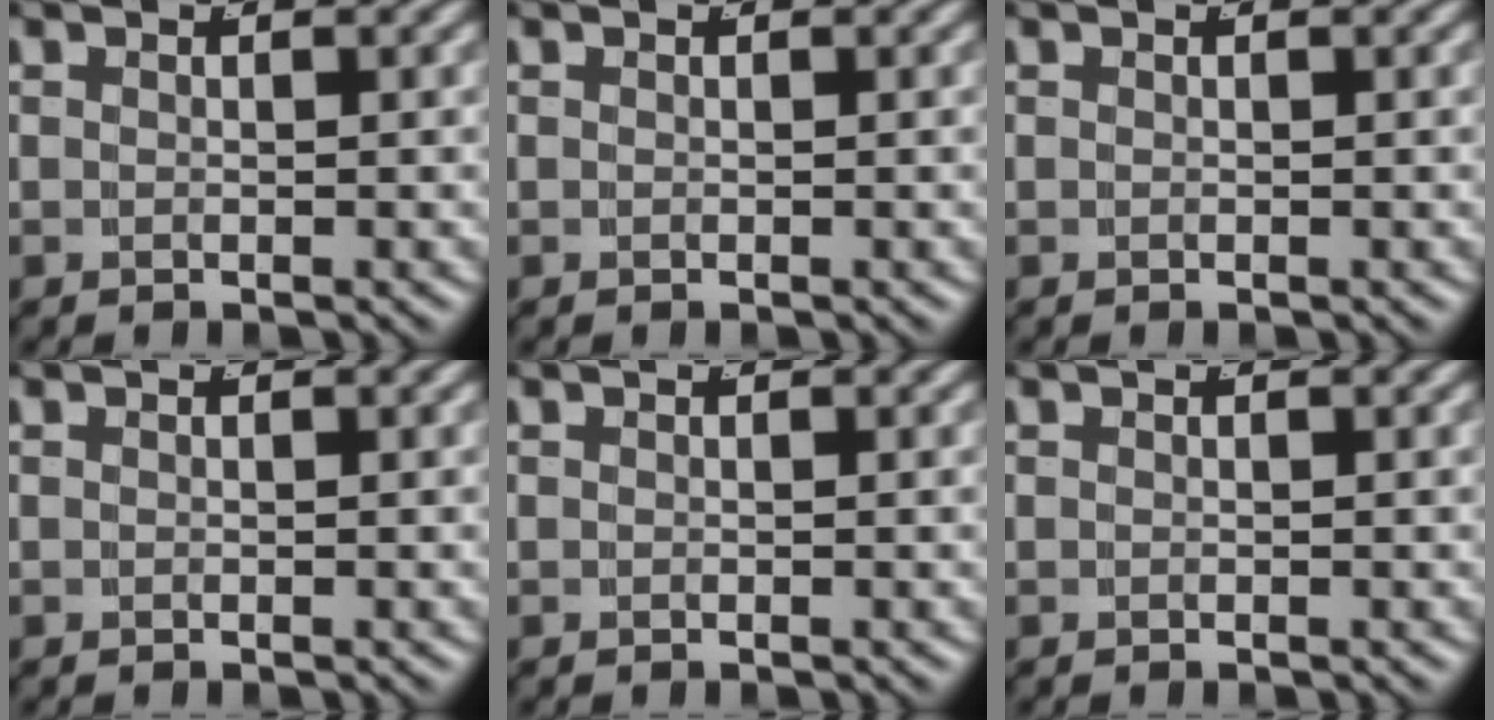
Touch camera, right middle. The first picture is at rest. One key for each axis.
{"total": 0.0}
{"total": 0.0}
{"total": 0.0}
{"total": 0.0}
{"total": 0.0}